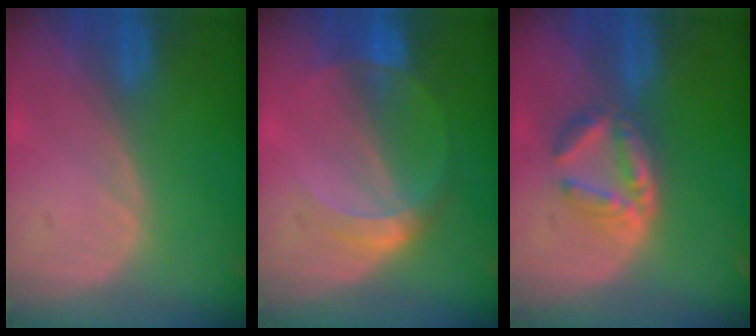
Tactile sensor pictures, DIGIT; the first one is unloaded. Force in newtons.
{"total": 5.2, "press": 4.7, "slide": 2.0}
{"total": 5.3, "press": 5.2, "slide": 0.8}